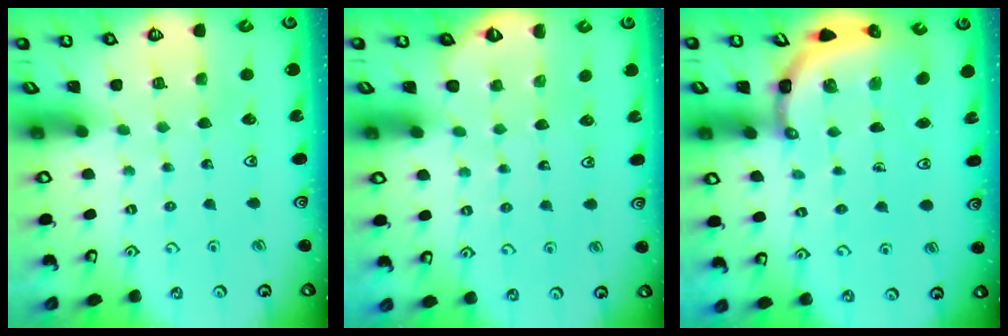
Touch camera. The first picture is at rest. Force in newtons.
{"total": 1.9, "press": 0.5, "slide": 1.9}
{"total": 3.7, "press": 3.6, "slide": 0.8}